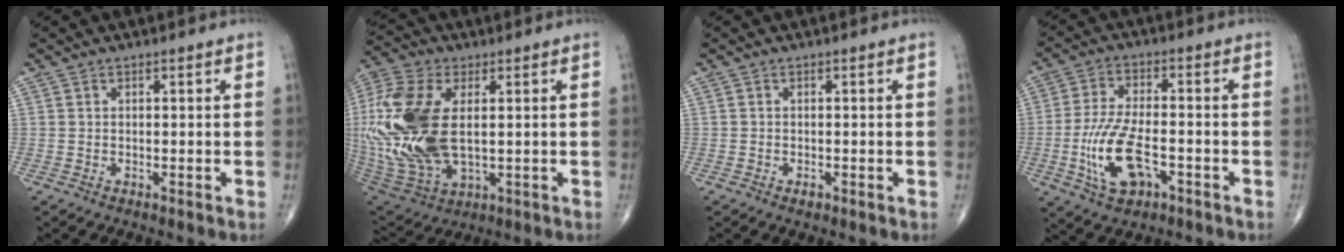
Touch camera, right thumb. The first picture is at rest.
{"total": 25.2, "force": [2.3, 13.8, 21.0], "torque": [-0.500, -0.016, 0.051]}
{"total": 0.9, "force": [-0.5, 0.5, 0.6], "torque": [-0.008, -0.001, -0.007]}
{"total": 11.7, "force": [-3.7, 5.4, 9.6], "torque": [-0.197, 0.013, -0.067]}